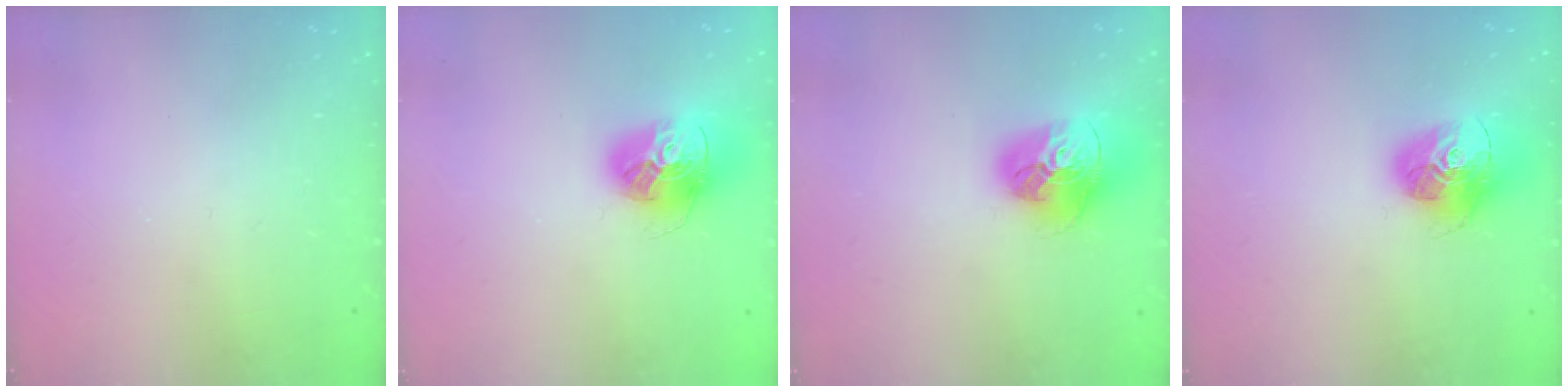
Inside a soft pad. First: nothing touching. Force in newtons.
{"total": 17.1, "press": 17.0, "slide": 1.9}
{"total": 18.3, "press": 18.2, "slide": 2.1}
{"total": 16.5, "press": 16.4, "slide": 1.5}